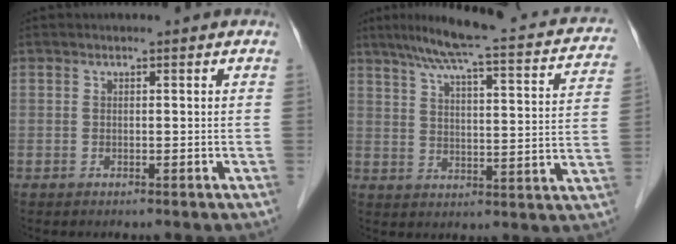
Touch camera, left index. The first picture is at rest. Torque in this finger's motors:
{"motor_torque": [0.65, -0.80, 0.05, 0.06]}